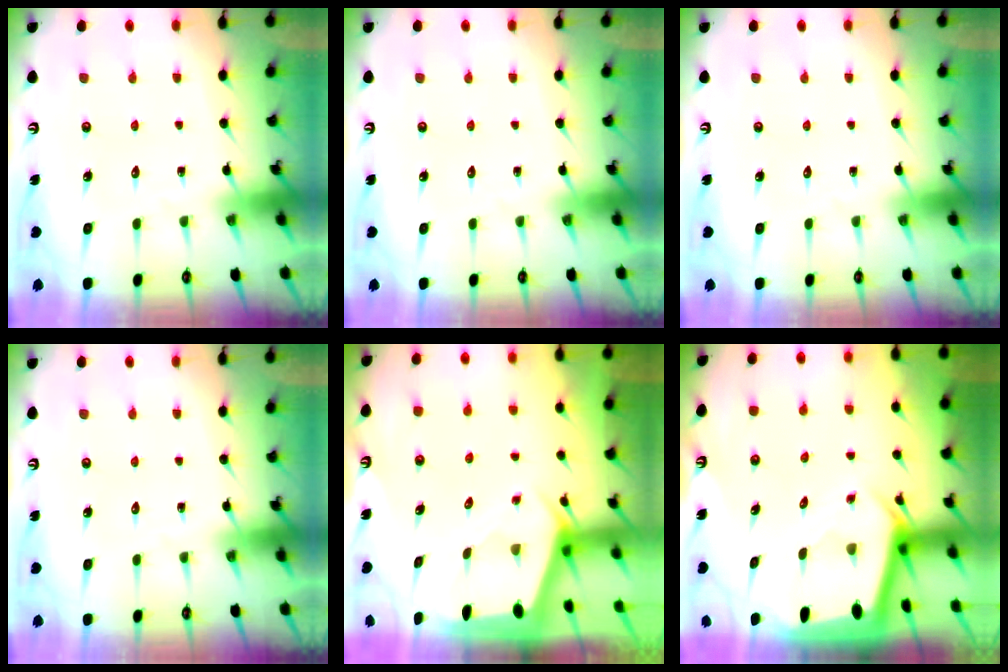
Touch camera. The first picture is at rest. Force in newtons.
{"total": 0.0}
{"total": 0.0}
{"total": 0.0}
{"total": 1.9, "press": 1.9, "slide": 0.3}
{"total": 2.7, "press": 2.7, "slide": 0.2}